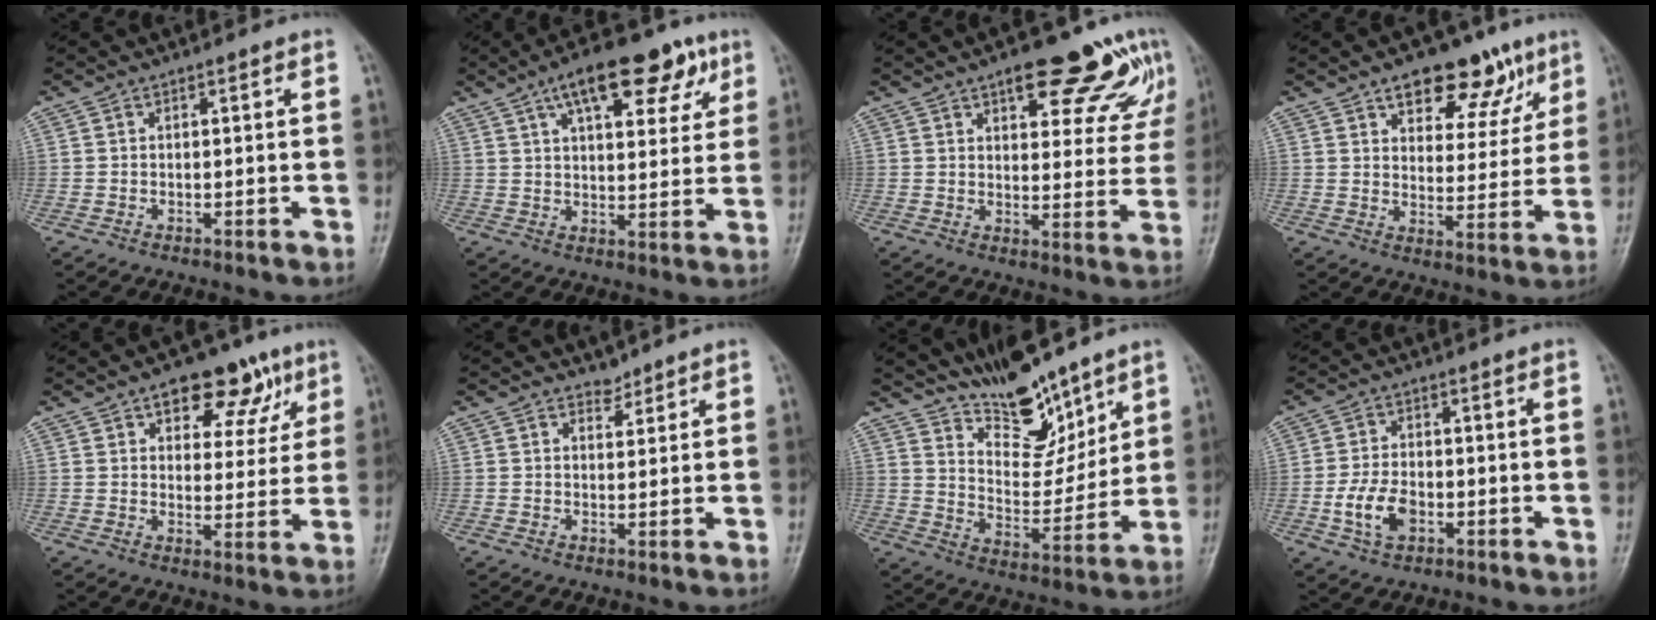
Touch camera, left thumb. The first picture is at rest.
{"total": 16.1, "force": [8.7, 6.7, 11.8], "torque": [-0.135, -0.012, 0.128]}
{"total": 15.7, "force": [9.5, 6.2, 10.8], "torque": [-0.089, -0.043, 0.122]}
{"total": 13.6, "force": [8.2, 7.4, 8.1], "torque": [-0.058, -0.035, 0.117]}
{"total": 11.8, "force": [6.5, 6.8, 7.2], "torque": [-0.046, -0.021, 0.086]}
{"total": 1.9, "force": [1.6, 0.9, 0.1], "torque": [0.013, -0.013, 0.022]}
{"total": 13.6, "force": [10.6, 5.2, 6.7], "torque": [-0.071, -0.076, 0.191]}
{"total": 6.8, "force": [-2.0, 4.3, 4.9], "torque": [-0.093, 0.007, -0.038]}